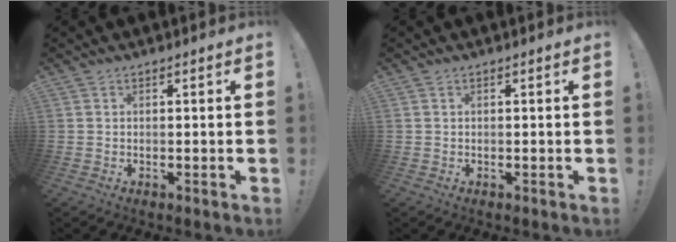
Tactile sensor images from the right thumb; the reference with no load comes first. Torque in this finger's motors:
{"motor_torque": [-0.15, 0.00, -0.05, 0.14, 0.00]}